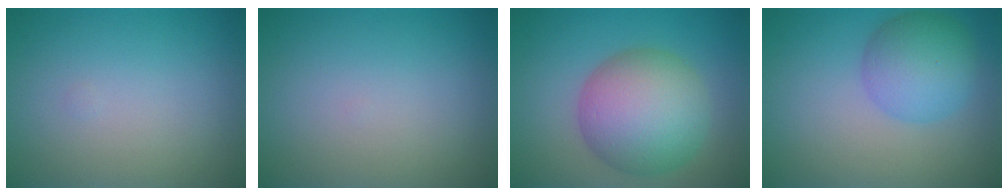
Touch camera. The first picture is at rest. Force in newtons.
{"total": 0.0}
{"total": 9.1, "press": 9.1, "slide": 0.3}
{"total": 5.2, "press": 5.2, "slide": 0.2}